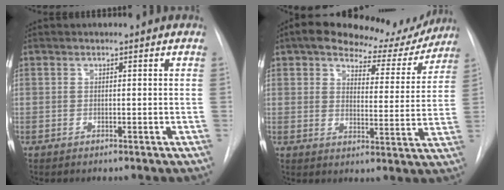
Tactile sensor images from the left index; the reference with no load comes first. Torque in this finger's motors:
{"motor_torque": [0.94, -1.19, -0.03, 0.01]}